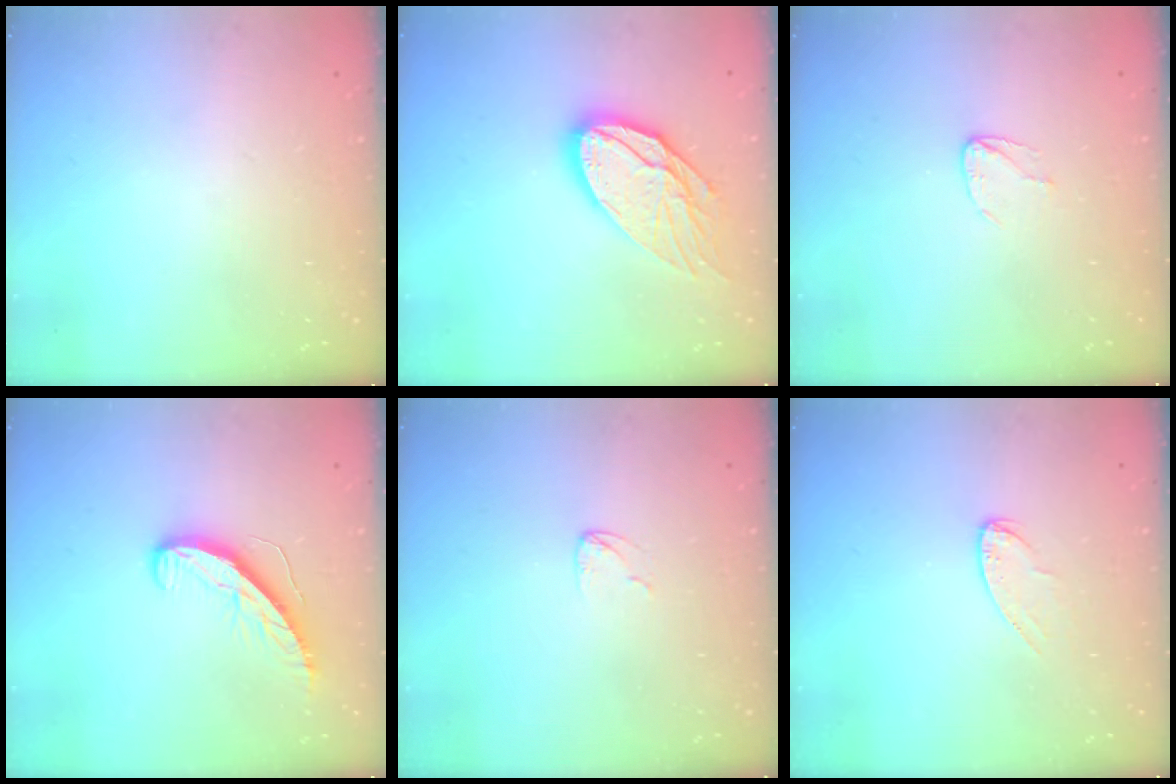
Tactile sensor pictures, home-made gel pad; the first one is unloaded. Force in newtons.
{"total": 16.0, "press": 15.9, "slide": 1.5}
{"total": 4.5, "press": 4.5, "slide": 0.4}
{"total": 8.5, "press": 8.5, "slide": 0.1}
{"total": 3.0, "press": 2.9, "slide": 0.2}
{"total": 6.6, "press": 6.6, "slide": 0.6}